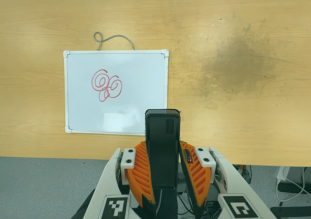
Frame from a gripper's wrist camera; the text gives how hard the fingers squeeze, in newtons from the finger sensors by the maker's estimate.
{"total": 4.7, "left": 3.3, "right": 6.1}